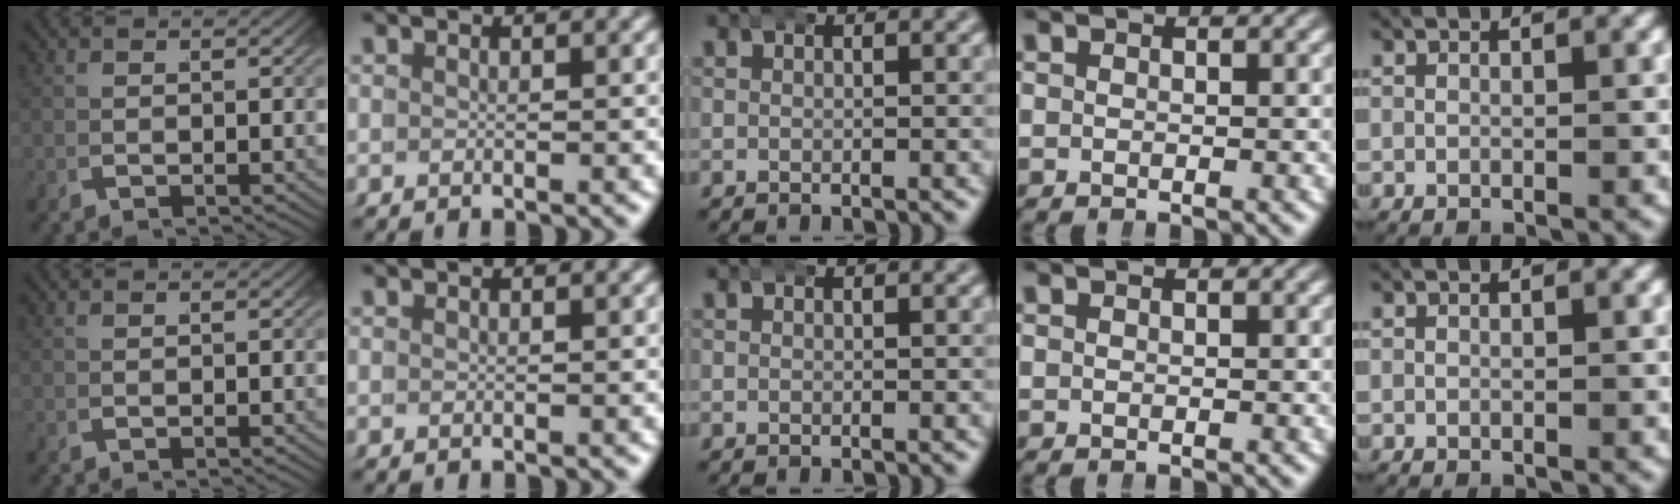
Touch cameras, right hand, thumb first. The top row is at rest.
{"thumb": {"total": 0.6, "force": [0.3, -0.4, -0.2], "torque": [0.002, -0.001, 0.010]}}